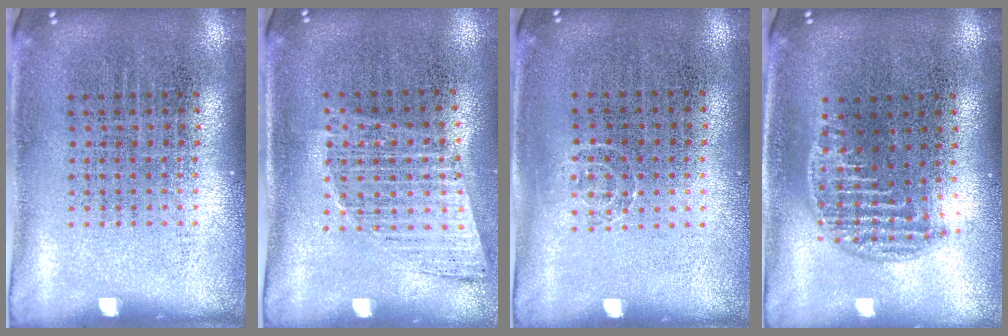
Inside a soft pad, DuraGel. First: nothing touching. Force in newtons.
{"total": 1.0, "press": 1.0, "slide": 0.4}
{"total": 0.7, "press": 0.5, "slide": 0.5}
{"total": 1.3, "press": 1.1, "slide": 0.6}